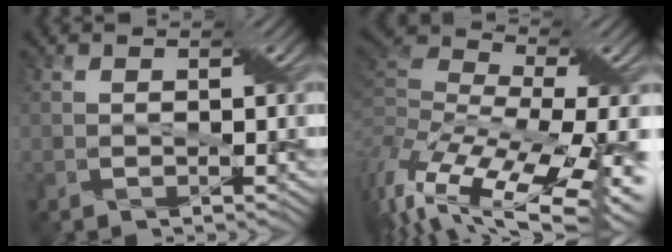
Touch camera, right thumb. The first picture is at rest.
{"total": 17.5, "force": [-5.2, 7.3, 15.0], "torque": [-0.310, -0.014, -0.057]}